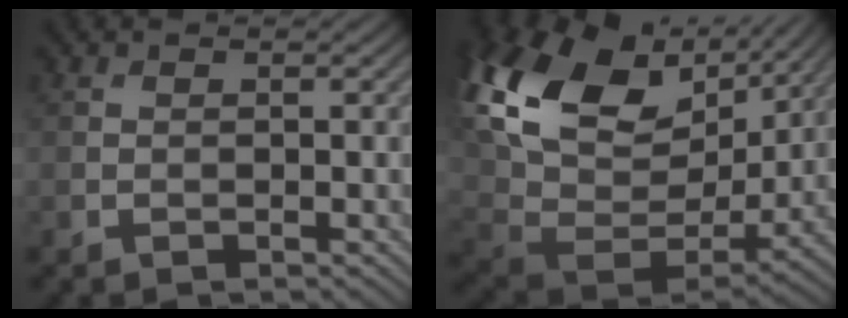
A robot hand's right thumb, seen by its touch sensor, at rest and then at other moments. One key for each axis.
{"total": 19.7, "fx": 8.0, "fy": 12.4, "fz": 13.1, "tx": -0.294, "ty": 0.007, "tz": 0.163}